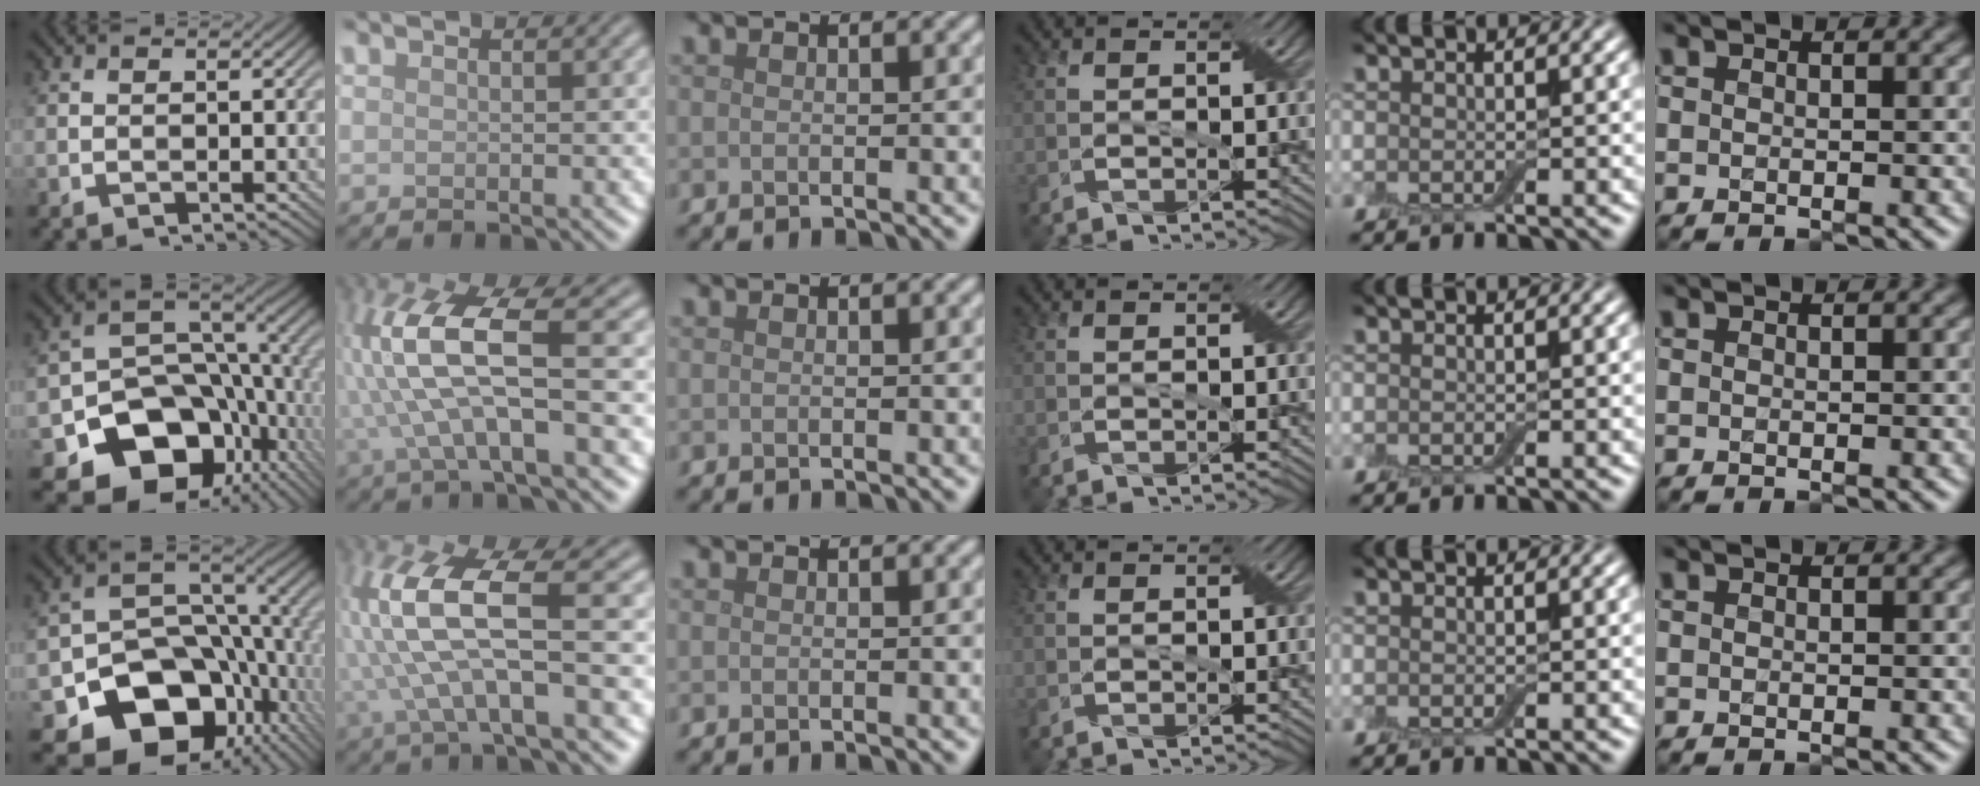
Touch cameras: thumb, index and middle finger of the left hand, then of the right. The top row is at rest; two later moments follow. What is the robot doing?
{"motion": "fold", "object": "bandage"}